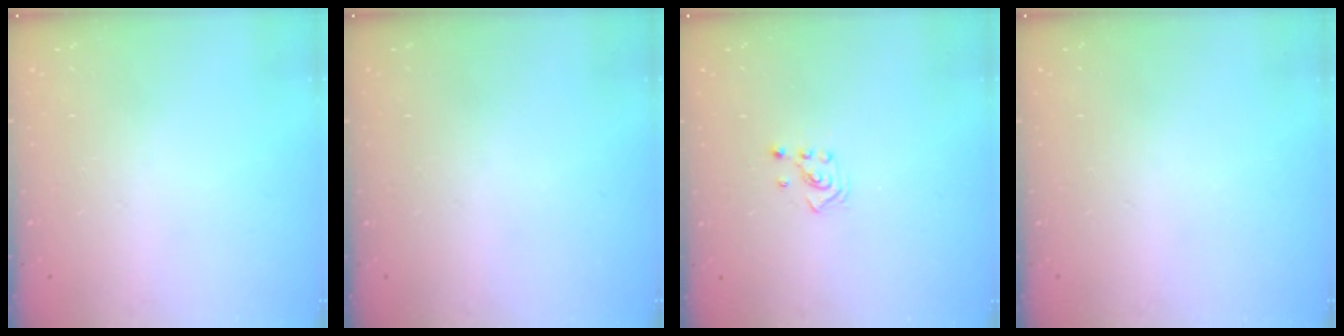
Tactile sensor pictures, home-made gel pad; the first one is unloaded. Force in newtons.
{"total": 0.0}
{"total": 2.1, "press": 2.1, "slide": 0.3}
{"total": 0.0}